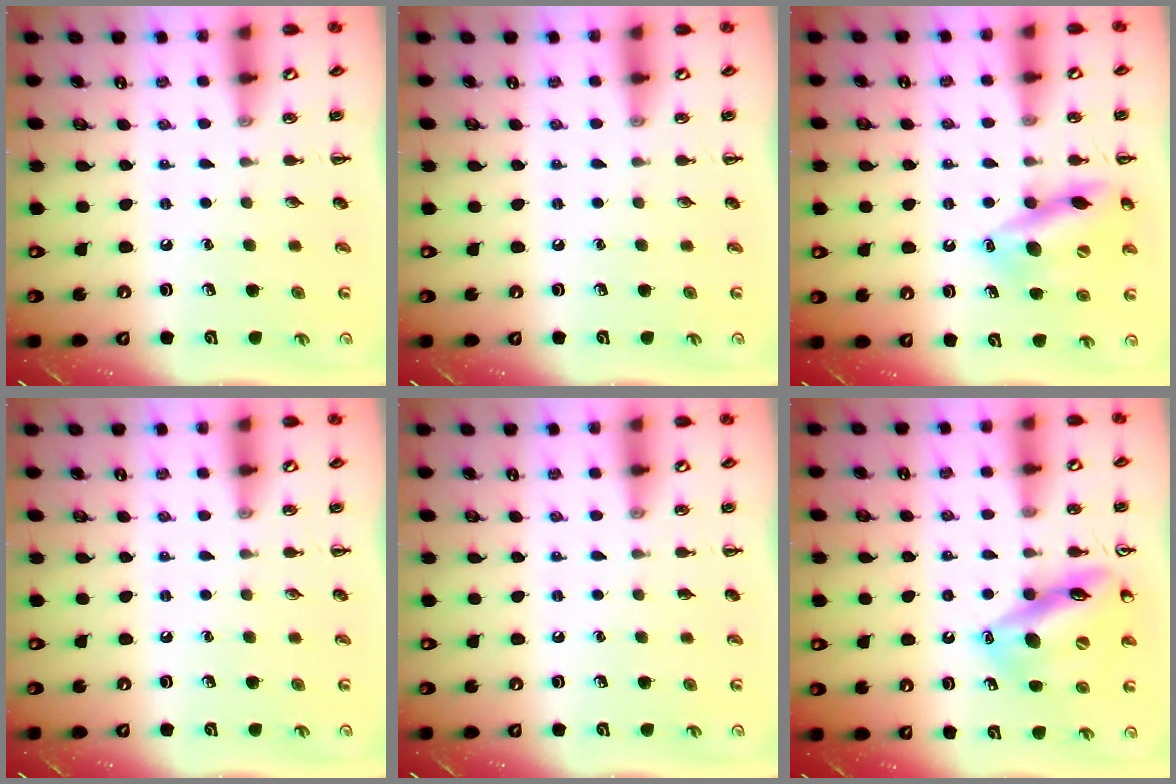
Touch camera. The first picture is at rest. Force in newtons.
{"total": 0.0}
{"total": 16.2, "press": 16.0, "slide": 2.6}
{"total": 0.0}
{"total": 0.0}
{"total": 15.3, "press": 15.0, "slide": 2.8}